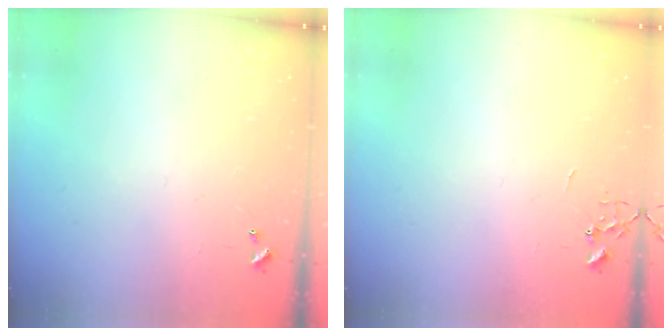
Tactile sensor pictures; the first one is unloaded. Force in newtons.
{"total": 0.0}